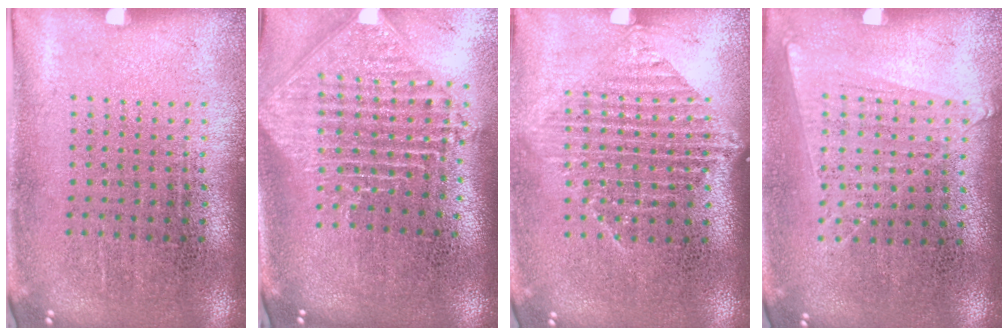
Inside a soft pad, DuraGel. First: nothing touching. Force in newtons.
{"total": 2.3, "press": 1.8, "slide": 1.5}
{"total": 1.4, "press": 1.2, "slide": 0.7}
{"total": 1.1, "press": 1.0, "slide": 0.5}